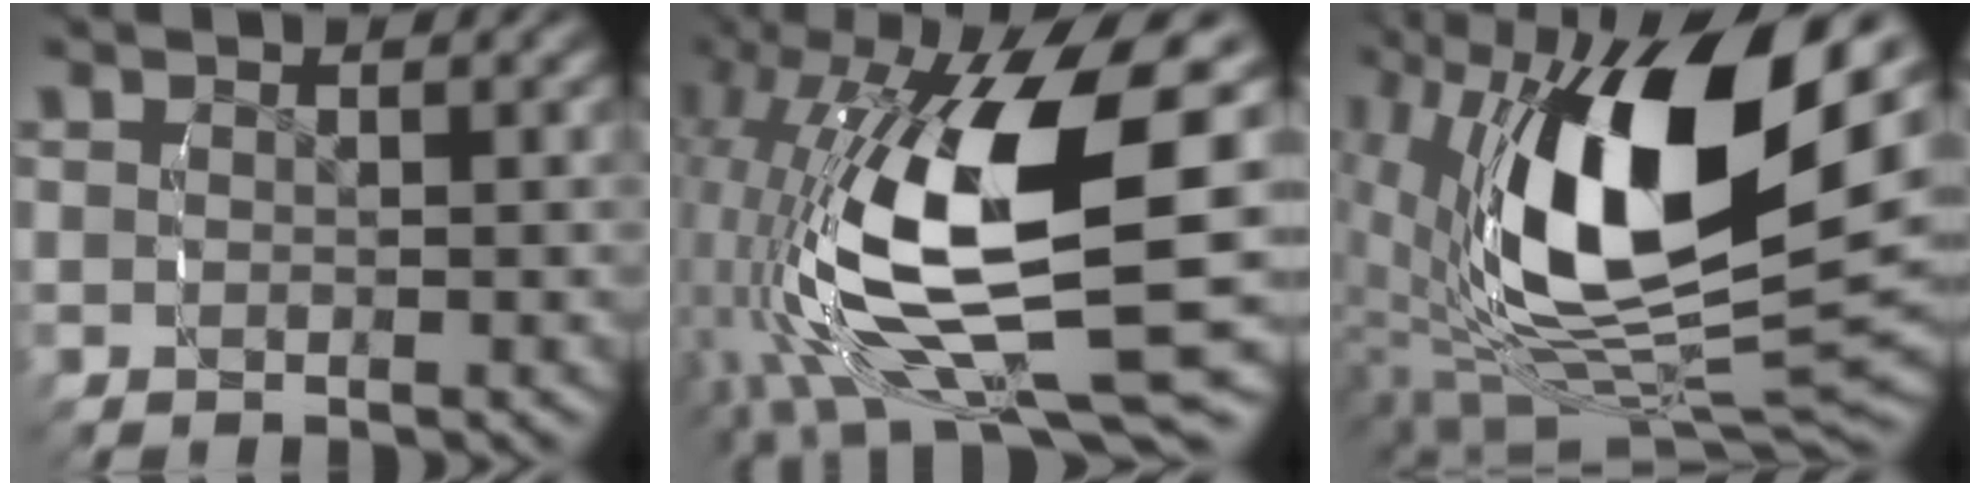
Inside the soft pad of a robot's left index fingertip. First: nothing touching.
{"total": 14.7, "force": [-2.4, 6.9, 12.7], "torque": [-0.255, -0.035, -0.011]}
{"total": 18.1, "force": [0.7, 8.5, 16.0], "torque": [-0.282, -0.022, 0.030]}